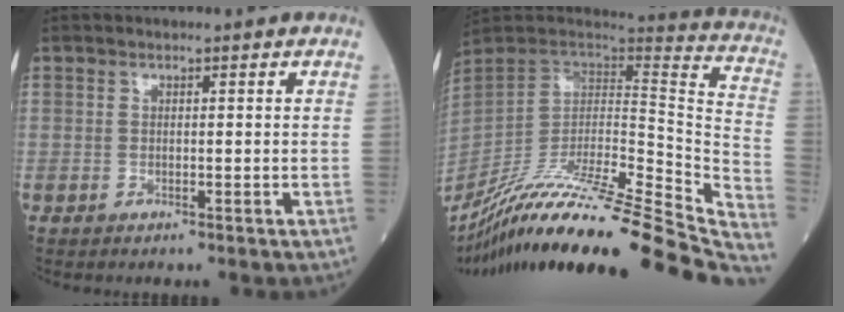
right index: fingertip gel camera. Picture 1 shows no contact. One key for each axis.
{"total": 39.7, "fx": -33.5, "fy": 0.8, "fz": 21.3, "tx": -0.253, "ty": -0.081, "tz": -0.498}